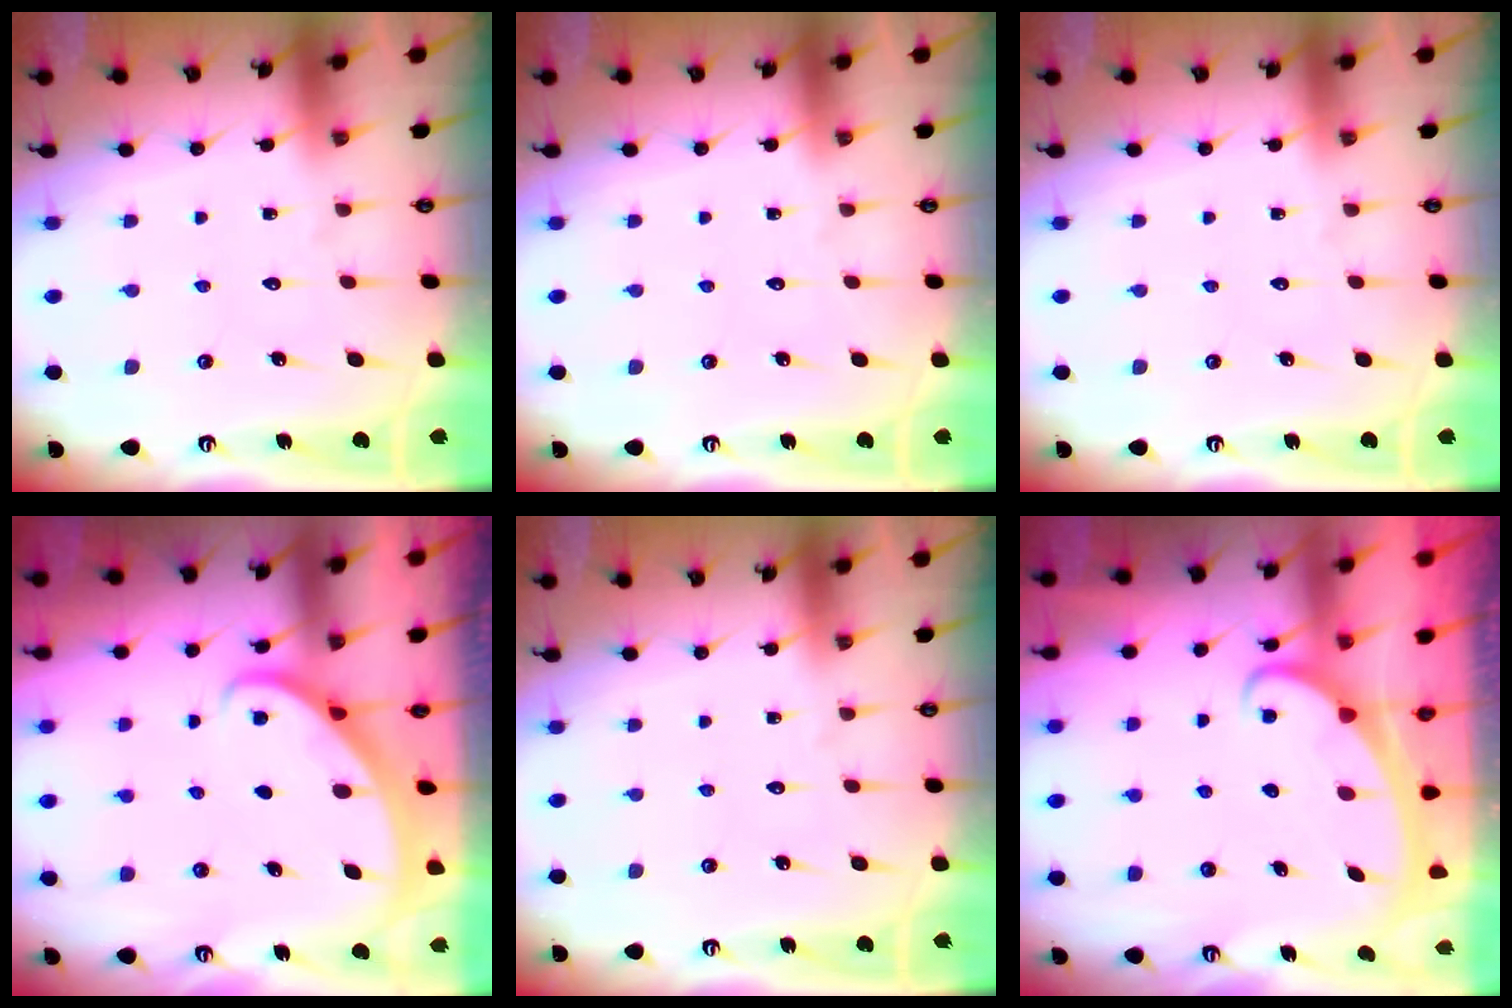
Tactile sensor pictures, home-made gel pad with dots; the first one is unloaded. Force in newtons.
{"total": 0.0}
{"total": 0.0}
{"total": 1.8, "press": 1.8, "slide": 0.1}
{"total": 0.0}
{"total": 2.4, "press": 2.4, "slide": 0.3}